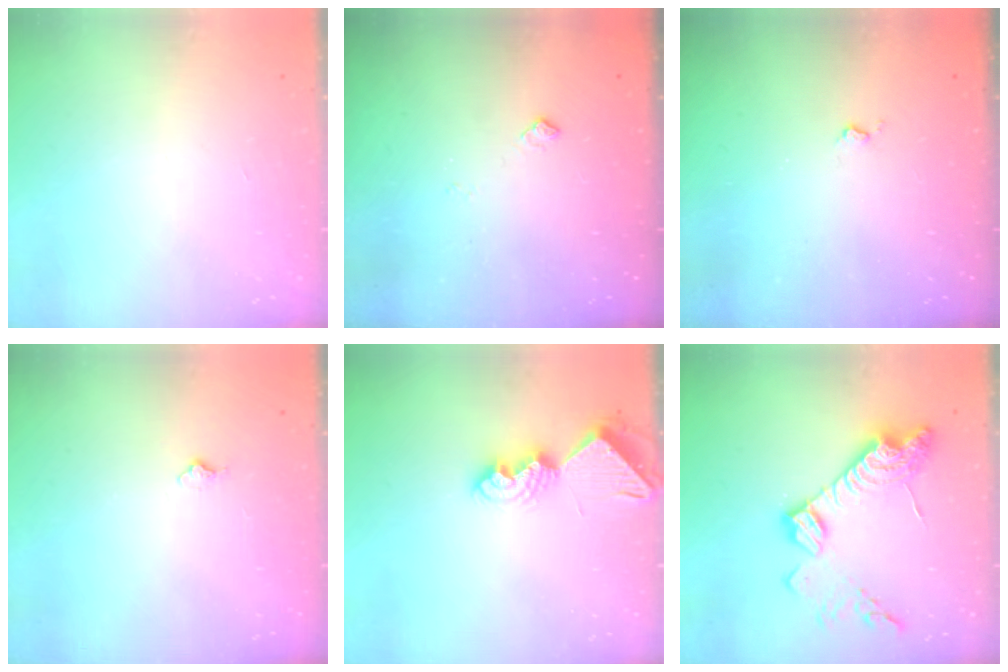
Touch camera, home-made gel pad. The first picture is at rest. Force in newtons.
{"total": 6.1, "press": 6.1, "slide": 0.7}
{"total": 2.4, "press": 2.3, "slide": 0.5}
{"total": 3.9, "press": 3.8, "slide": 0.6}
{"total": 10.7, "press": 10.7, "slide": 0.3}
{"total": 17.0, "press": 17.0, "slide": 1.1}